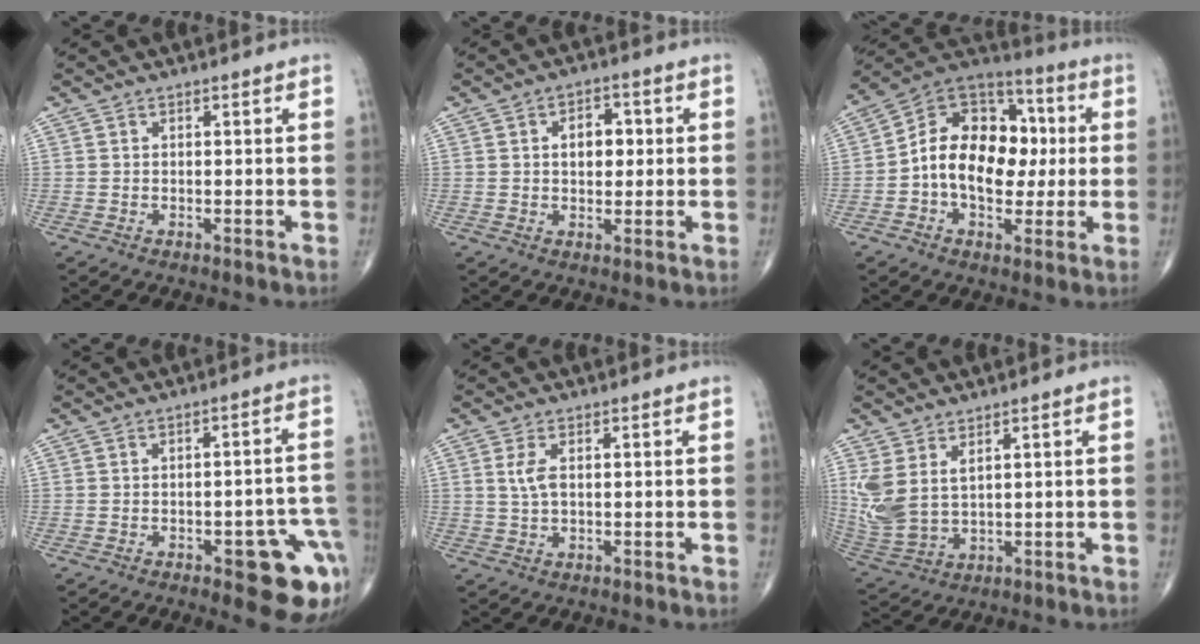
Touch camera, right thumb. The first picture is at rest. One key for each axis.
{"total": 5.7, "fx": 0.8, "fy": 3.8, "fz": 4.1, "tx": -0.041, "ty": 0.007, "tz": 0.008}
{"total": 18.2, "fx": 0.0, "fy": 12.4, "fz": 13.3, "tx": -0.174, "ty": 0.034, "tz": -0.009}
{"total": 12.5, "fx": -5.1, "fy": 4.4, "fz": 10.5, "tx": -0.083, "ty": 0.030, "tz": -0.049}
{"total": 3.2, "fx": 0.7, "fy": 1.5, "fz": 2.8, "tx": -0.064, "ty": 0.002, "tz": 0.014}
{"total": 8.7, "fx": 3.3, "fy": 4.6, "fz": 6.7, "tx": -0.156, "ty": -0.014, "tz": 0.082}